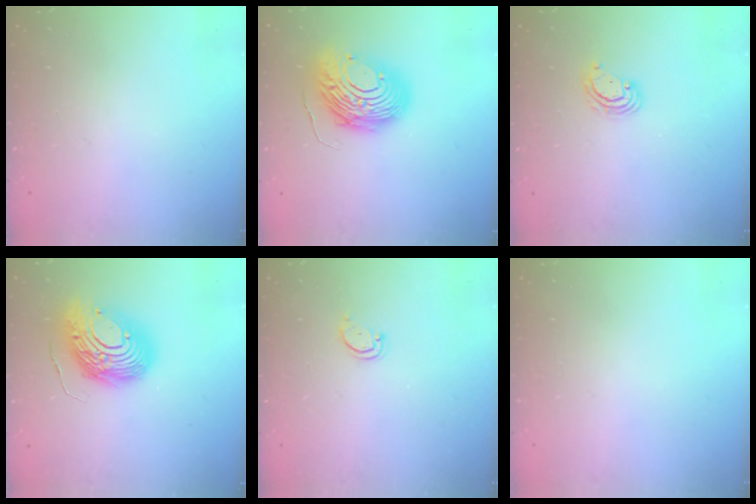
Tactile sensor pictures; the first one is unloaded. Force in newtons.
{"total": 14.0, "press": 14.0, "slide": 1.3}
{"total": 4.1, "press": 4.1, "slide": 0.4}
{"total": 16.1, "press": 16.1, "slide": 1.4}
{"total": 2.8, "press": 2.7, "slide": 0.3}
{"total": 0.0}